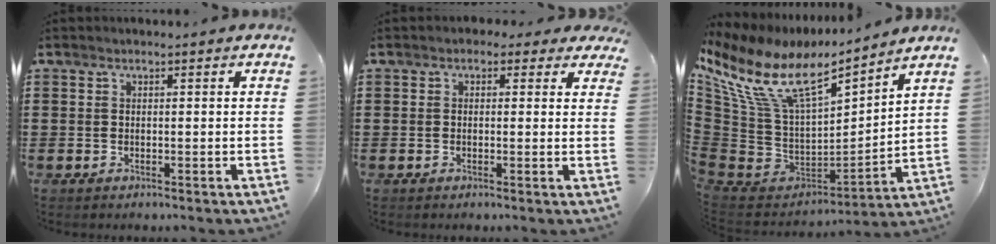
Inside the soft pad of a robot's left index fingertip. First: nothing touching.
{"total": 1.5, "force": [0.6, 1.3, 0.6], "torque": [-0.010, 0.006, 0.007]}
{"total": 12.9, "force": [6.9, 5.4, 9.4], "torque": [-0.220, -0.047, 0.114]}